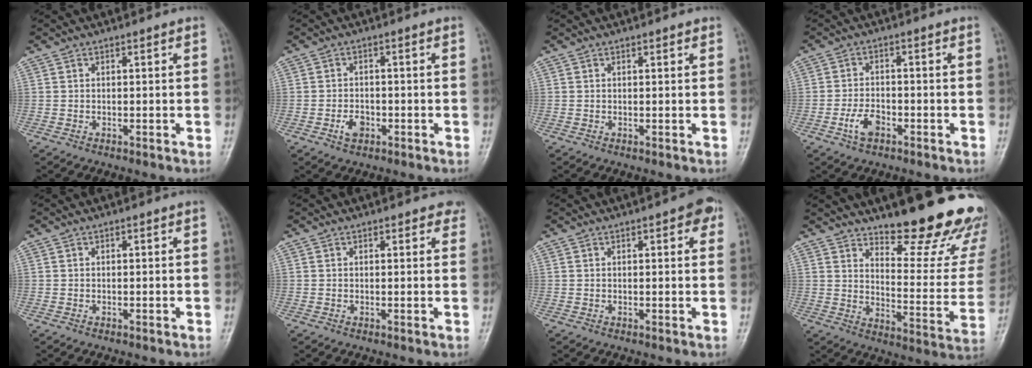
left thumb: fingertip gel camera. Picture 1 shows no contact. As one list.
[{"total": 3.0, "force": [-1.3, 2.1, 1.8], "torque": [-0.025, 0.006, -0.022]}, {"total": 0.8, "force": [0.6, 0.3, 0.4], "torque": [-0.004, -0.002, 0.005]}, {"total": 4.4, "force": [-2.1, 2.5, 2.9], "torque": [-0.053, 0.014, -0.041]}, {"total": 0.0}, {"total": 1.7, "force": [1.3, 1.0, 0.7], "torque": [0.011, -0.002, 0.008]}, {"total": 4.0, "force": [1.8, 1.5, 3.2], "torque": [-0.026, -0.001, 0.014]}, {"total": 22.8, "force": [17.1, 6.4, 13.7], "torque": [-0.141, -0.134, 0.226]}]